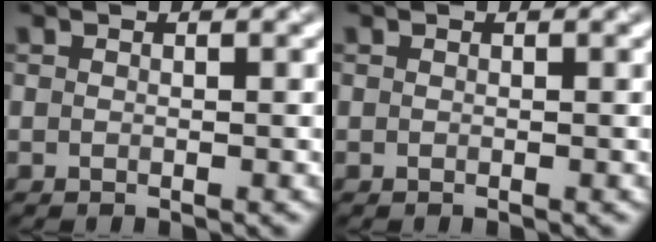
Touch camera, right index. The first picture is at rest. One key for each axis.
{"total": 0.0}